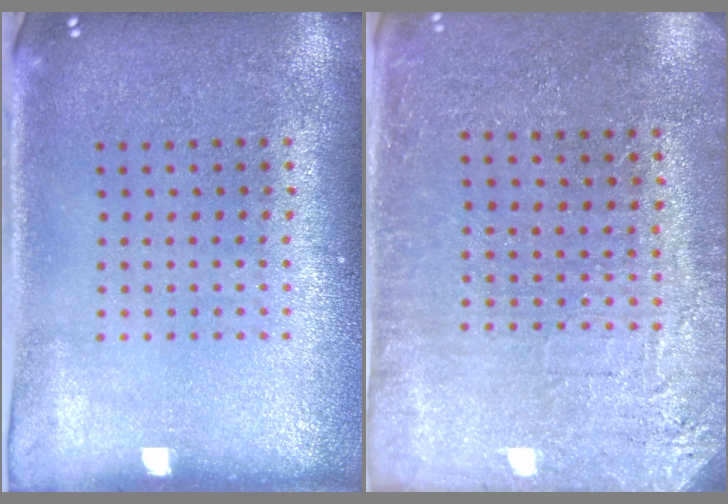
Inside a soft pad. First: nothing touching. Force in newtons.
{"total": 2.9, "press": 2.8, "slide": 0.5}